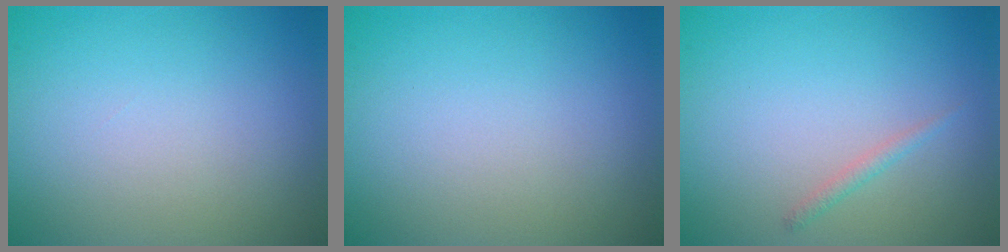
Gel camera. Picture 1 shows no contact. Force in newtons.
{"total": 0.0}
{"total": 0.8, "press": 0.8, "slide": 0.0}